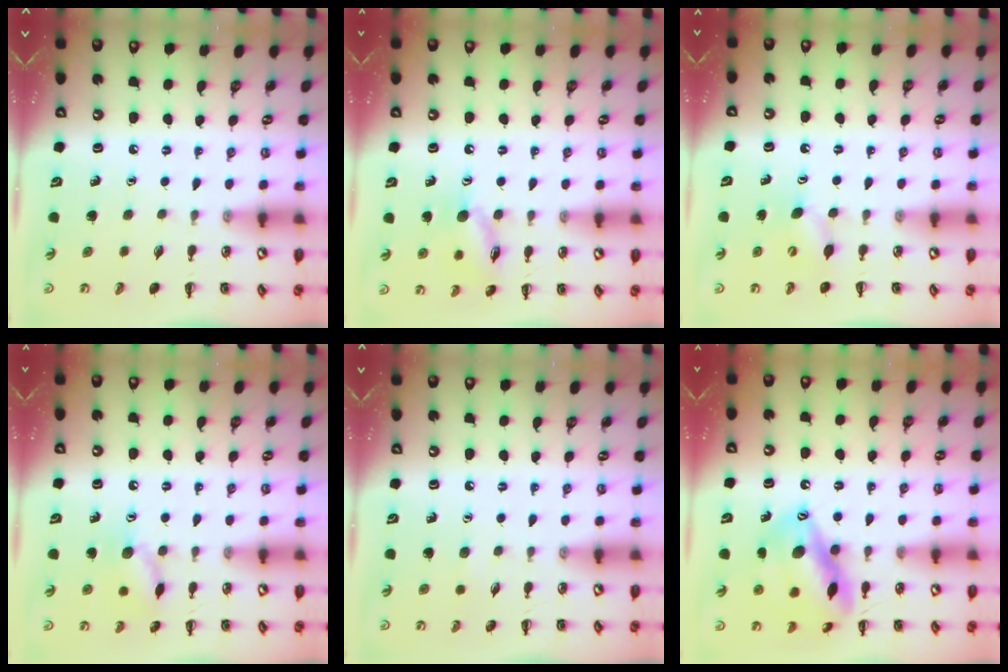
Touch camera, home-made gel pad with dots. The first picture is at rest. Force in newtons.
{"total": 11.2, "press": 11.1, "slide": 0.7}
{"total": 4.5, "press": 4.3, "slide": 1.2}
{"total": 9.7, "press": 9.6, "slide": 0.7}
{"total": 3.2, "press": 3.0, "slide": 0.8}
{"total": 16.8, "press": 16.8, "slide": 1.7}